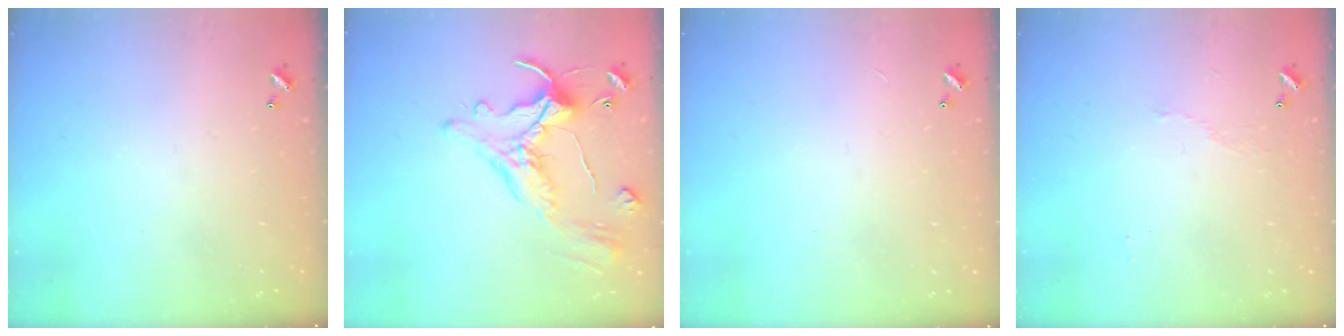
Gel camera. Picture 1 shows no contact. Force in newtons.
{"total": 2.5, "press": 2.2, "slide": 1.2}
{"total": 2.8, "press": 2.8, "slide": 0.3}
{"total": 2.9, "press": 2.8, "slide": 0.6}